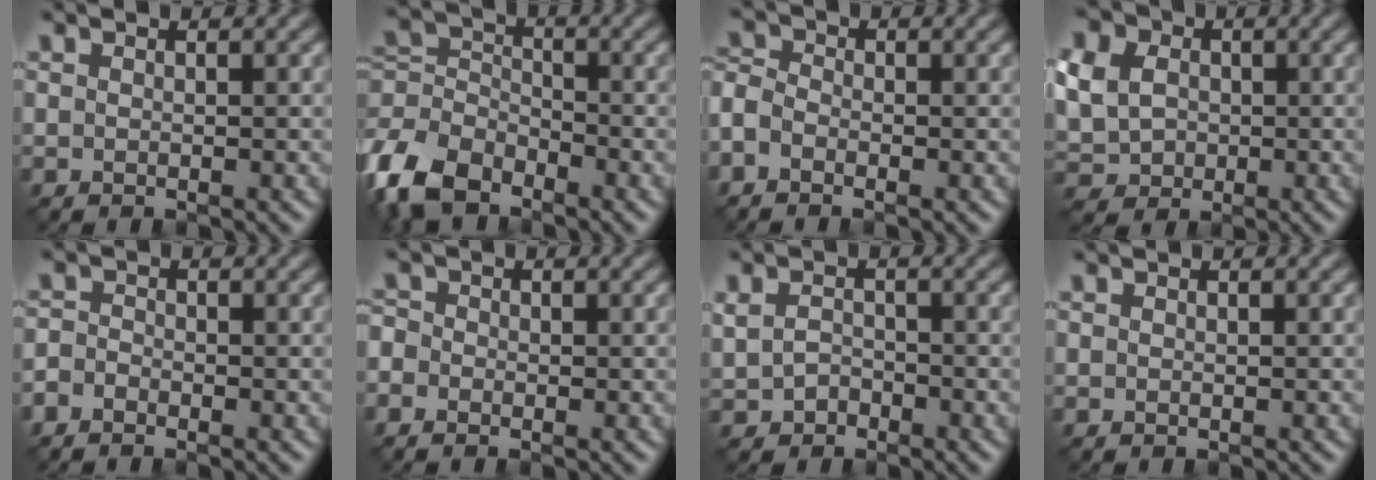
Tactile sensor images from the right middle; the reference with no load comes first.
{"total": 7.2, "force": [-4.7, 4.1, 3.6], "torque": [-0.087, 0.000, -0.109]}
{"total": 2.7, "force": [-1.4, 1.7, 1.5], "torque": [-0.041, 0.007, -0.041]}
{"total": 12.9, "force": [2.4, 11.0, 6.2], "torque": [-0.162, 0.027, 0.020]}
{"total": 1.5, "force": [-1.1, 0.8, 0.4], "torque": [-0.004, 0.007, -0.029]}
{"total": 1.5, "force": [-0.8, 1.2, 0.3], "torque": [0.000, 0.007, -0.021]}
{"total": 1.7, "force": [-0.6, 1.4, 0.8], "torque": [-0.019, 0.001, -0.013]}
{"total": 0.0}